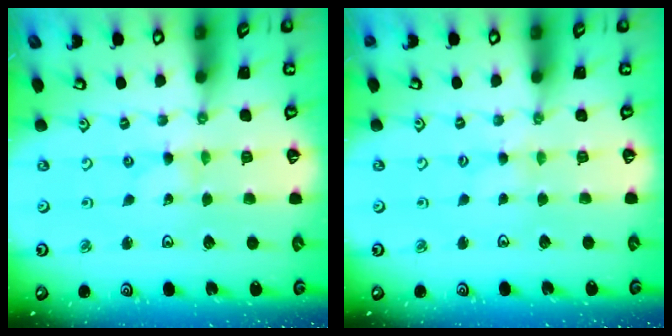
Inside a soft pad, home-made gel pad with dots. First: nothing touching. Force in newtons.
{"total": 1.6, "press": 1.5, "slide": 0.3}